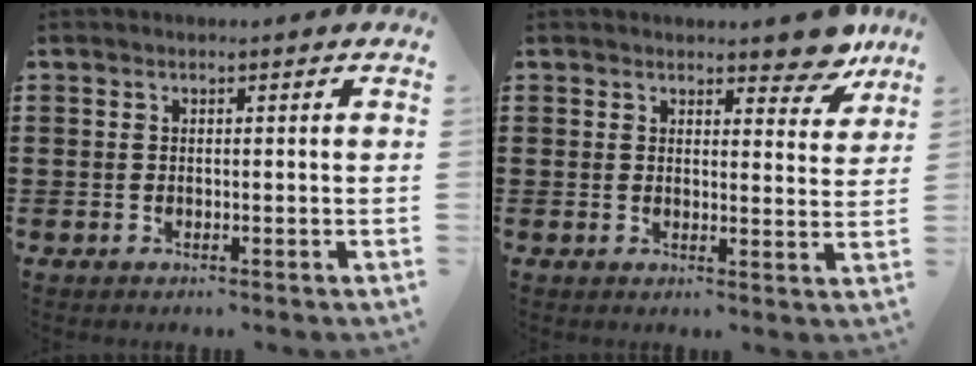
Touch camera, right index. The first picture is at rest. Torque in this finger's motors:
{"motor_torque": [0.01, 0.01, 0.06, 0.03]}